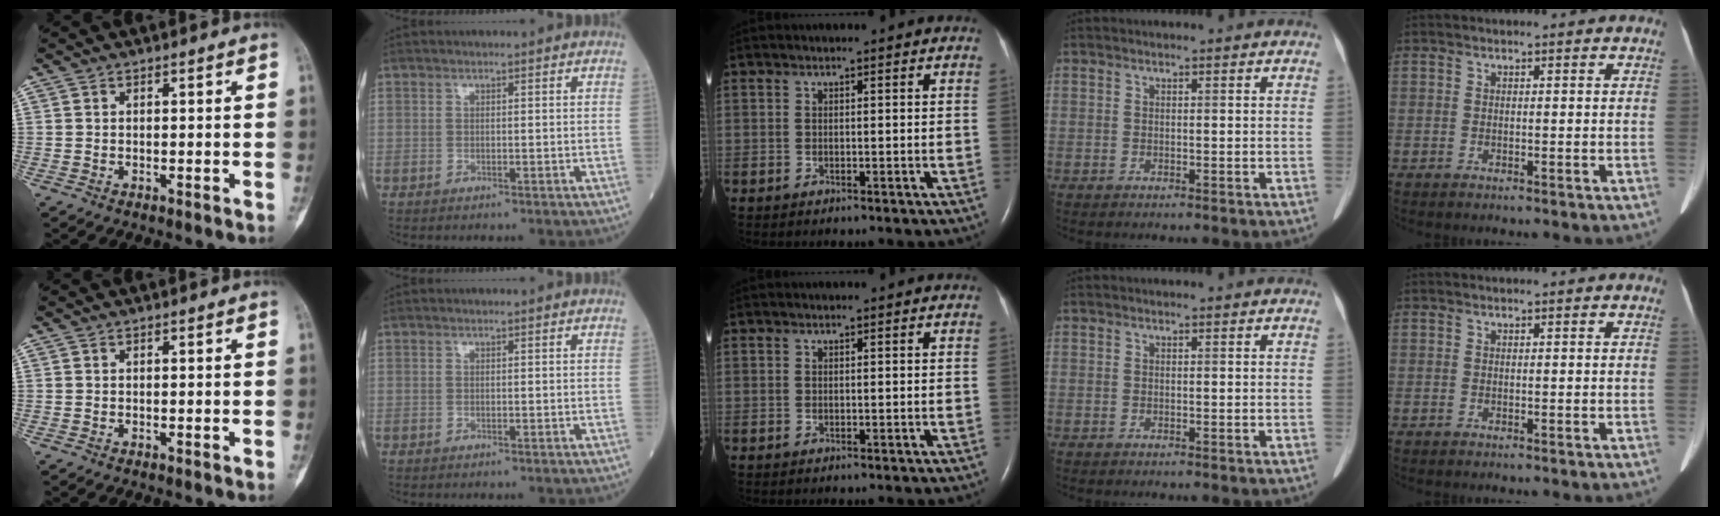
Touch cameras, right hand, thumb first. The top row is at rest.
{}